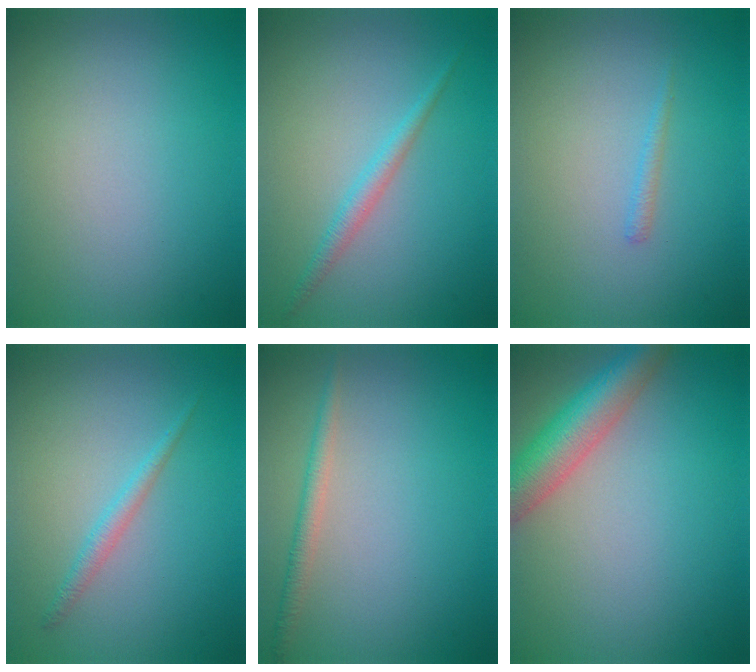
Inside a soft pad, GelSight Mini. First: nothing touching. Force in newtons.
{"total": 1.7, "press": 1.7, "slide": 0.1}
{"total": 0.7, "press": 0.7, "slide": 0.1}
{"total": 1.4, "press": 1.4, "slide": 0.1}
{"total": 1.7, "press": 1.7, "slide": 0.1}
{"total": 5.5, "press": 5.5, "slide": 0.2}